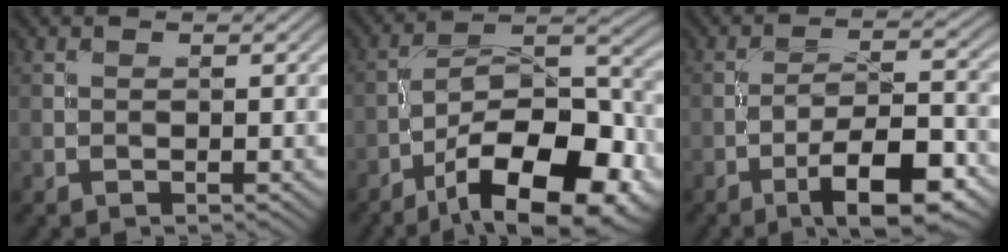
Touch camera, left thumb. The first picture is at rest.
{"total": 17.0, "force": [-9.3, 6.9, 12.4], "torque": [-0.184, -0.005, -0.153]}
{"total": 10.4, "force": [-5.9, 2.9, 8.0], "torque": [-0.125, 0.005, -0.097]}